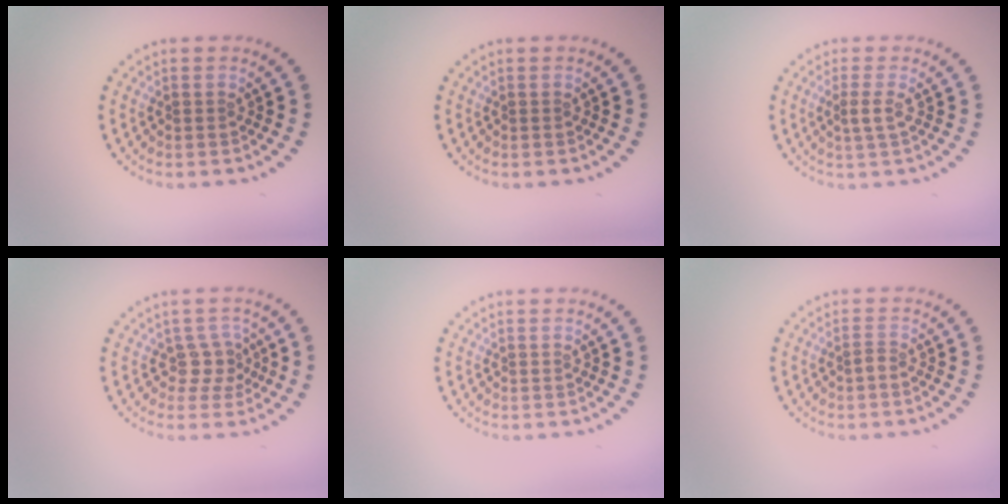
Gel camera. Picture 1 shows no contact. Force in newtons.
{"total": 0.0}
{"total": 1.7, "press": 1.4, "slide": 0.9}
{"total": 2.0, "press": 1.6, "slide": 1.2}
{"total": 0.0}
{"total": 0.9, "press": 0.5, "slide": 0.7}